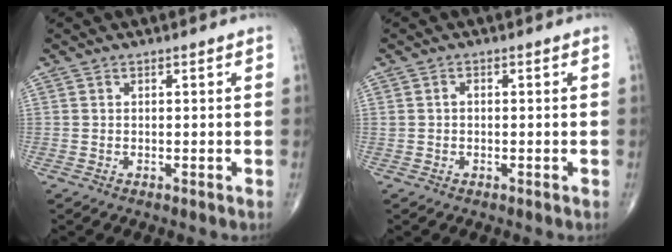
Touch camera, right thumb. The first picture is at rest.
{"total": 1.0, "force": [0.0, 0.7, 0.7], "torque": [-0.012, 0.003, 0.000]}